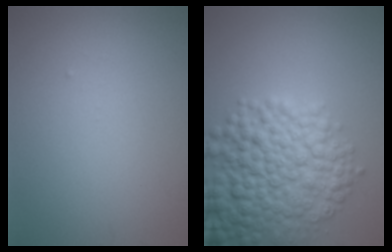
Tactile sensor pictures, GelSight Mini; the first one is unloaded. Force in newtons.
{"total": 9.2, "press": 9.2, "slide": 0.3}